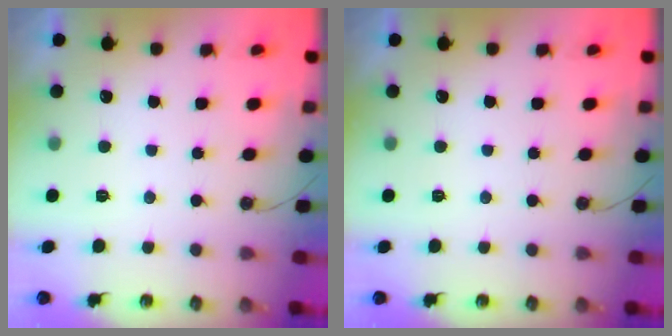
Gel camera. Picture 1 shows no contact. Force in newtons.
{"total": 0.0}